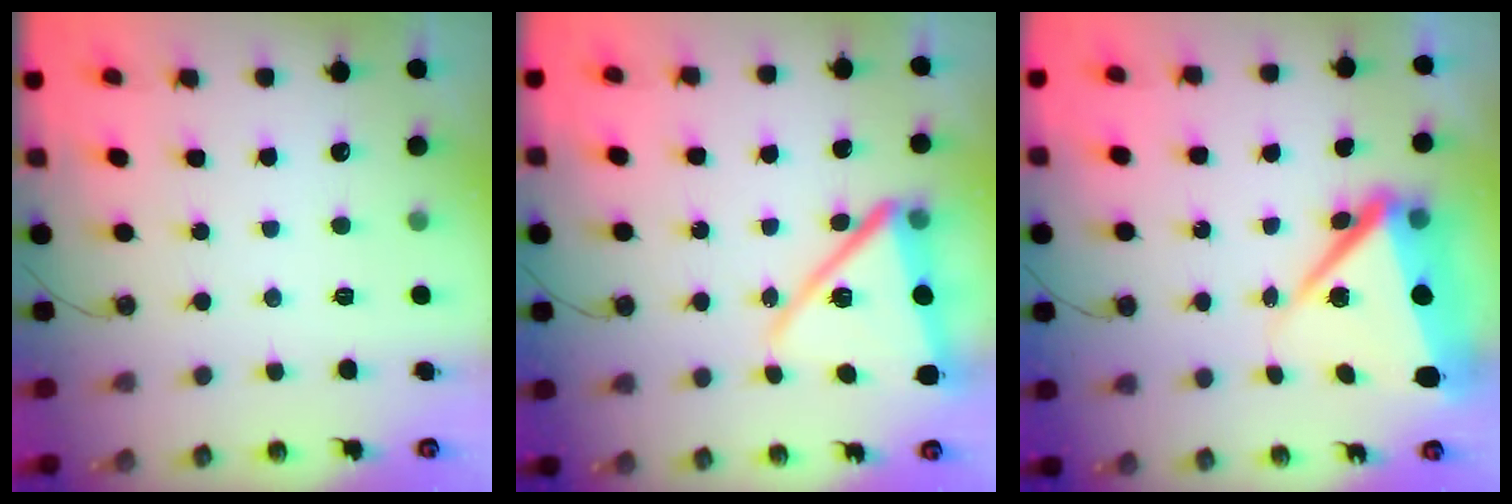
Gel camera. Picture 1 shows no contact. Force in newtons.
{"total": 15.0, "press": 14.7, "slide": 2.7}
{"total": 11.7, "press": 10.3, "slide": 5.5}